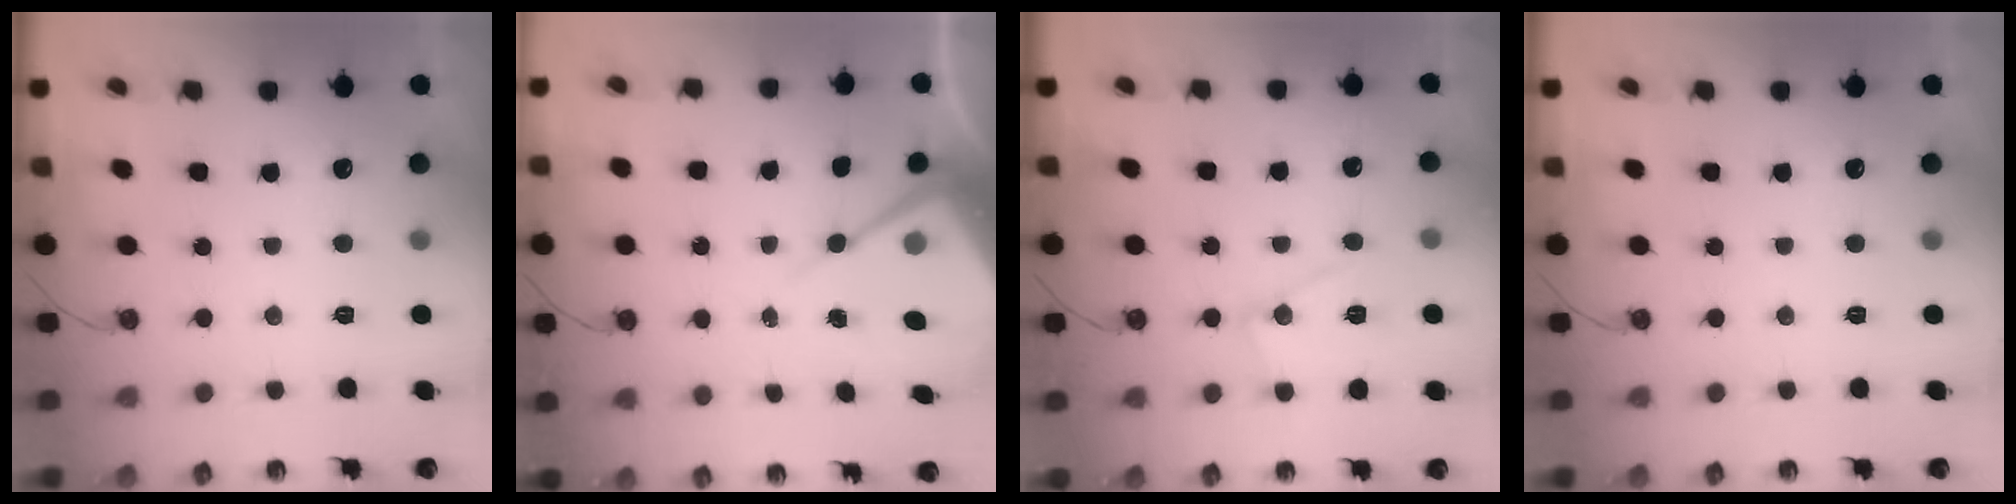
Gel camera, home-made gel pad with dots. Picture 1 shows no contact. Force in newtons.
{"total": 7.6, "press": 7.6, "slide": 0.7}
{"total": 11.3, "press": 11.3, "slide": 0.8}
{"total": 0.0}